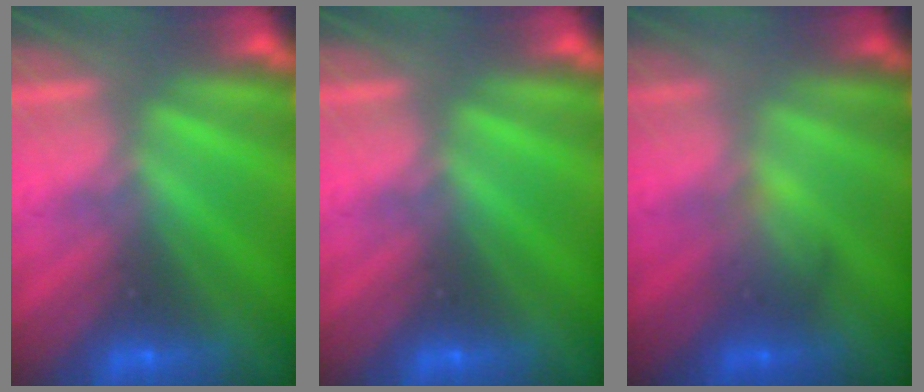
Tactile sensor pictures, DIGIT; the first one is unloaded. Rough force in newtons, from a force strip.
{"total": 0.0}
{"total": 1.9}